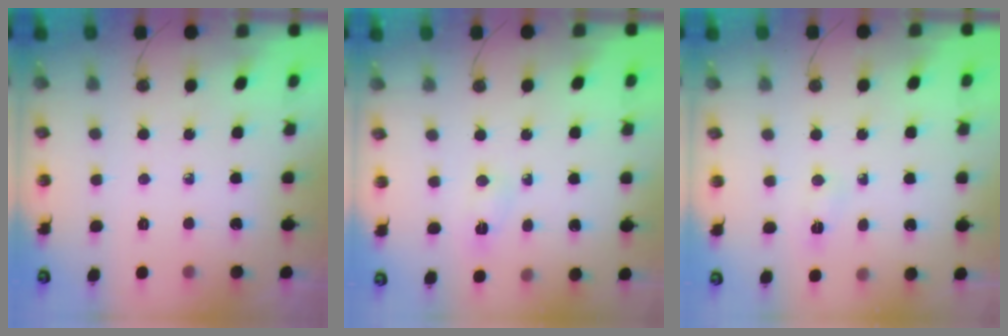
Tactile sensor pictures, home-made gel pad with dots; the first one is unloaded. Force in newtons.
{"total": 2.2, "press": 2.2, "slide": 0.2}
{"total": 2.5, "press": 2.5, "slide": 0.3}